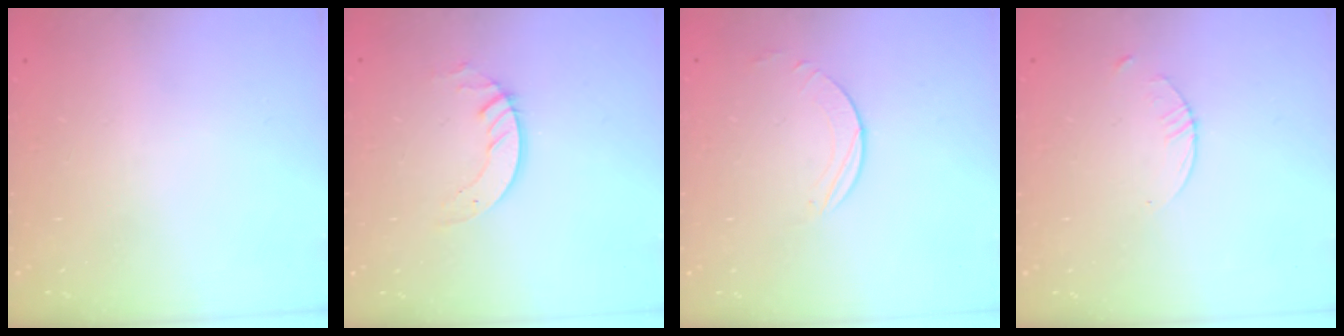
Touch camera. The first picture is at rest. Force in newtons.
{"total": 3.6, "press": 3.6, "slide": 0.4}
{"total": 3.9, "press": 3.9, "slide": 0.3}
{"total": 1.5, "press": 1.5, "slide": 0.2}